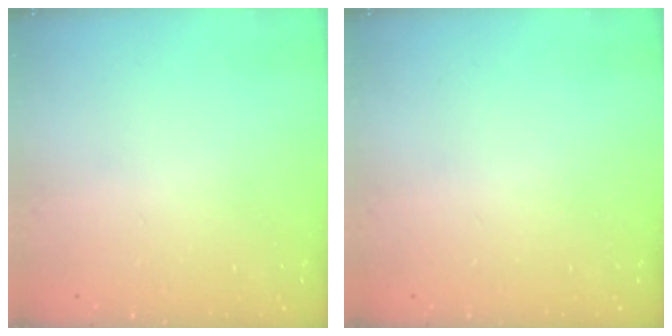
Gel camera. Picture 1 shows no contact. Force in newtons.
{"total": 0.0}